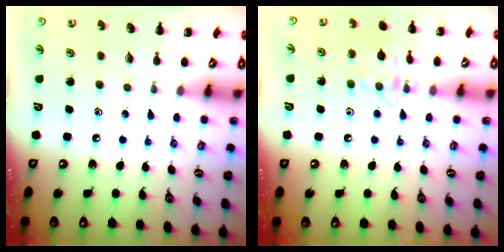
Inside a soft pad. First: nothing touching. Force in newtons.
{"total": 11.7, "press": 11.7, "slide": 0.8}